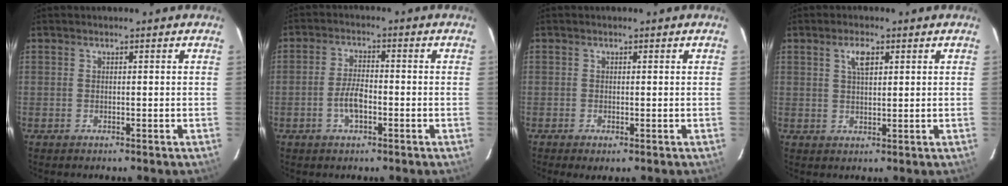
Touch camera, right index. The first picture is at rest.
{"total": 4.8, "force": [-1.9, 2.0, 3.9], "torque": [-0.083, 0.004, -0.035]}
{"total": 1.1, "force": [-0.4, 0.5, 0.9], "torque": [-0.021, -0.004, -0.007]}
{"total": 3.5, "force": [1.6, 1.5, 2.8], "torque": [-0.050, 0.006, 0.029]}